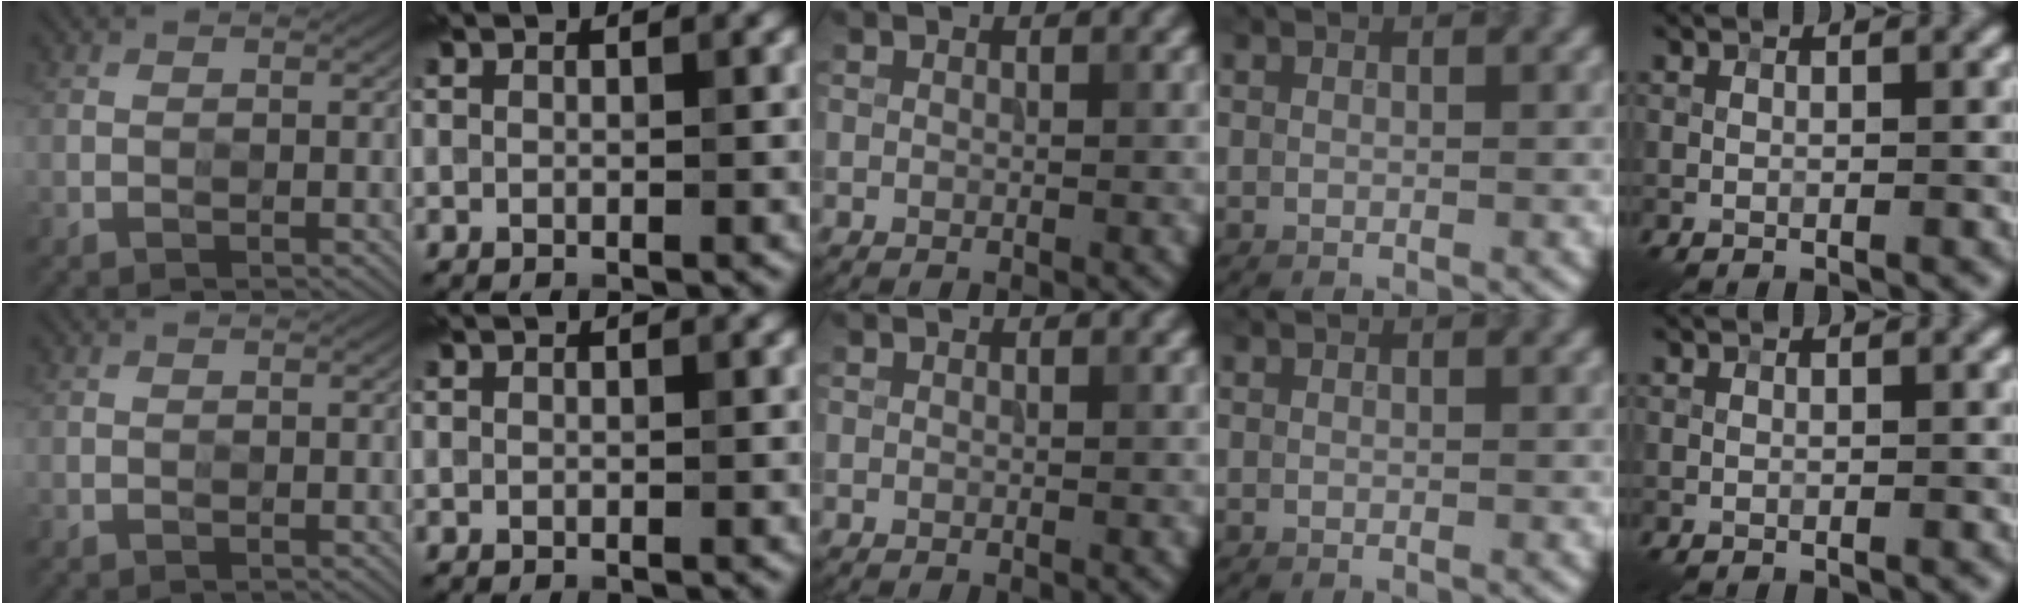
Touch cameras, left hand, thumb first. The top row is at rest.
{}